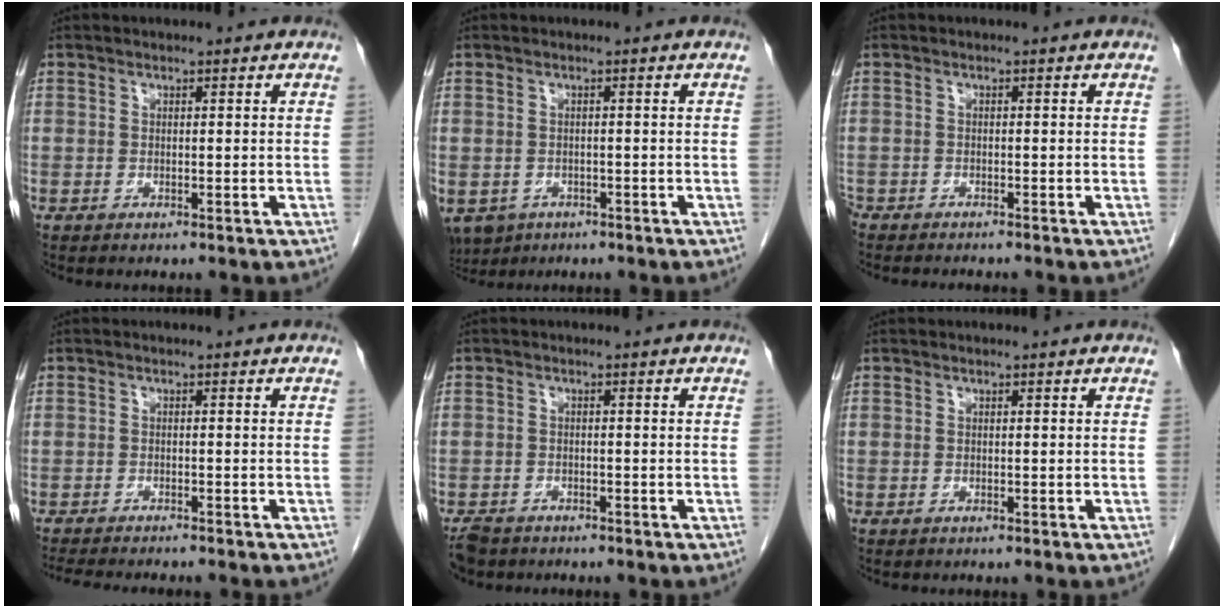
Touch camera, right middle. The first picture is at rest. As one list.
[{"total": 6.8, "force": [-4.0, 5.0, 2.3], "torque": [-0.052, -0.004, -0.059]}, {"total": 4.0, "force": [-3.8, 0.6, 1.2], "torque": [-0.014, -0.009, -0.060]}, {"total": 9.8, "force": [-8.7, 1.2, 4.3], "torque": [-0.056, -0.015, -0.119]}, {"total": 4.2, "force": [-3.4, 2.2, 1.0], "torque": [-0.022, -0.004, -0.057]}, {"total": 0.0}]